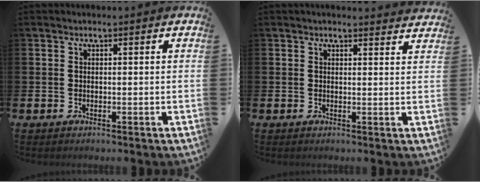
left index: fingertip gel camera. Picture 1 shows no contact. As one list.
[{"total": 1.5, "force": [1.5, 0.1, 0.0], "torque": [0.007, -0.008, 0.025]}]